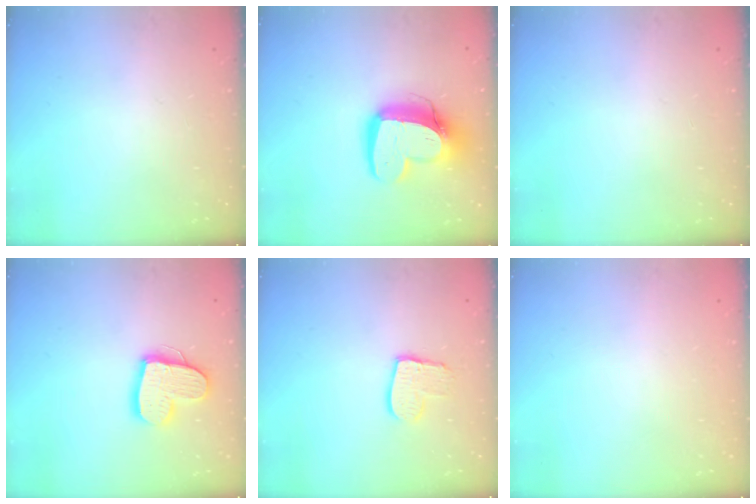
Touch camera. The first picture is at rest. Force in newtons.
{"total": 15.5, "press": 15.4, "slide": 1.8}
{"total": 0.0}
{"total": 14.4, "press": 14.3, "slide": 1.3}
{"total": 9.5, "press": 9.5, "slide": 0.7}
{"total": 0.0}